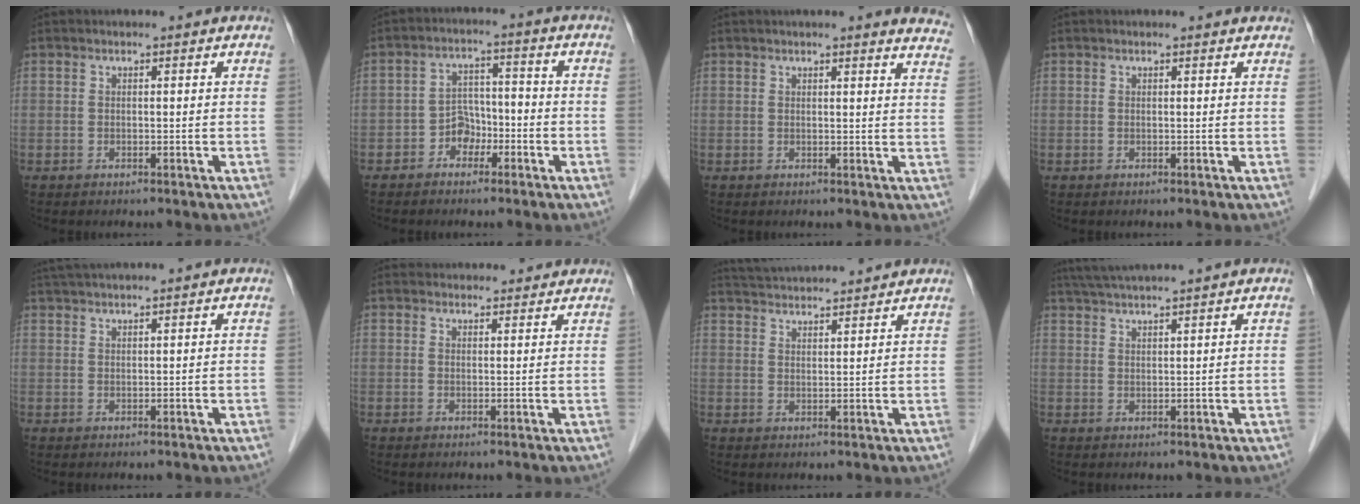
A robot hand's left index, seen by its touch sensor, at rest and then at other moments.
{"total": 4.4, "force": [-2.4, 3.1, 2.1], "torque": [-0.031, 0.016, -0.044]}
{"total": 9.4, "force": [8.8, 0.7, 3.2], "torque": [-0.017, -0.023, 0.068]}
{"total": 1.4, "force": [1.3, 0.2, 0.2], "torque": [-0.012, 0.005, 0.010]}
{"total": 4.7, "force": [4.2, -0.8, 2.1], "torque": [-0.031, 0.034, 0.076]}
{"total": 5.5, "force": [5.2, 1.8, 0.3], "torque": [0.005, 0.023, 0.058]}
{"total": 9.6, "force": [9.3, 0.1, 2.5], "torque": [-0.051, 0.033, 0.142]}
{"total": 6.7, "force": [5.9, -1.3, 2.9], "torque": [-0.050, 0.028, 0.098]}